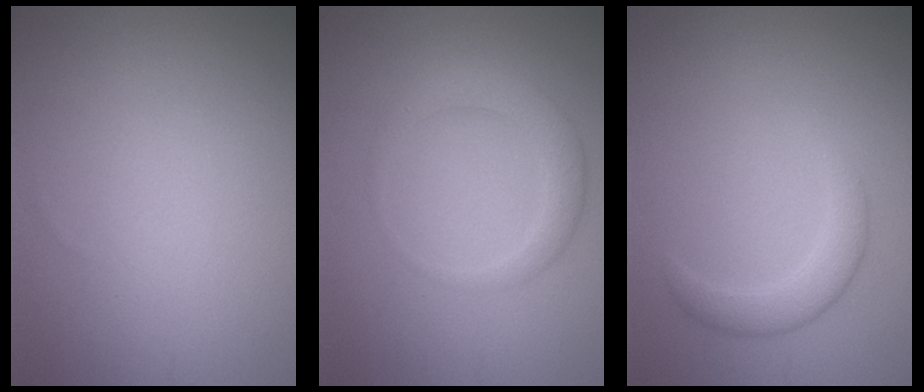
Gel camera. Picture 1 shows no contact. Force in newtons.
{"total": 3.0, "press": 3.0, "slide": 0.1}
{"total": 2.4, "press": 2.4, "slide": 0.1}